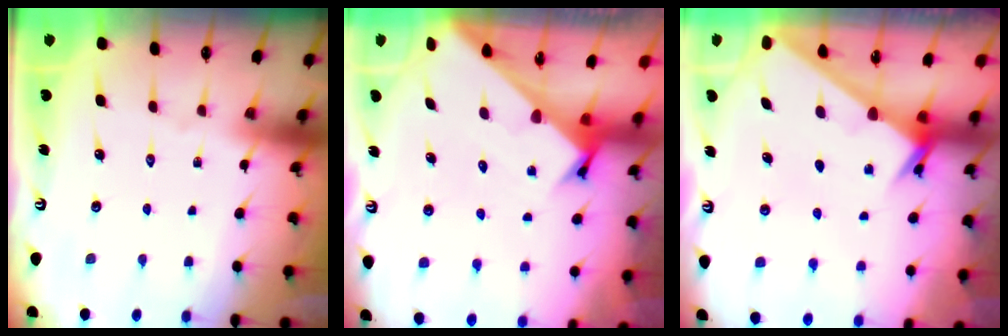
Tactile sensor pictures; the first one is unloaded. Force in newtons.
{"total": 2.5, "press": 2.5, "slide": 0.2}
{"total": 2.4, "press": 2.4, "slide": 0.2}